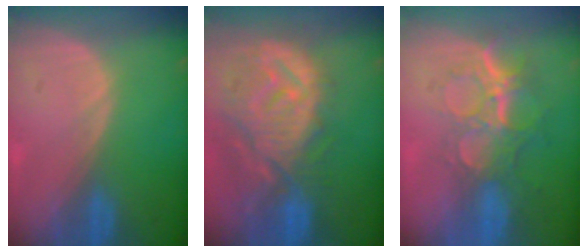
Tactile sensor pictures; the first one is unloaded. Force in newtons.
{"total": 12.5, "press": 11.1, "slide": 5.7}
{"total": 9.2, "press": 7.7, "slide": 5.0}